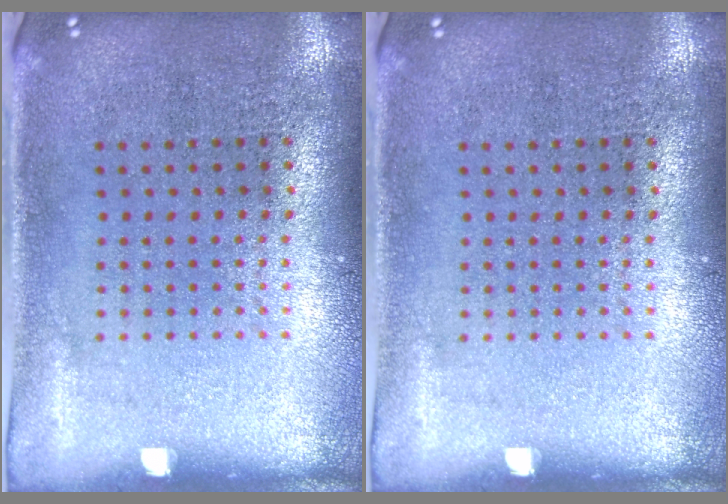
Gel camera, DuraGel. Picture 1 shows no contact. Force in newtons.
{"total": 0.0}